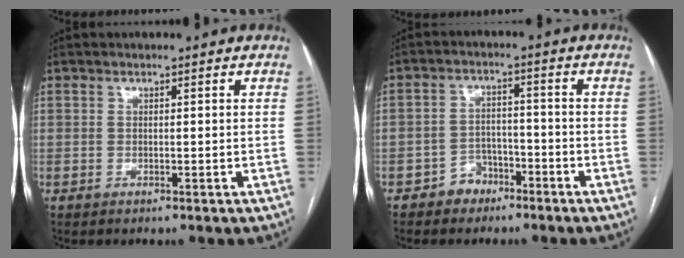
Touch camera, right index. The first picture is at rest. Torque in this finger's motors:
{"motor_torque": [-0.46, 0.21, -0.67, -0.21]}